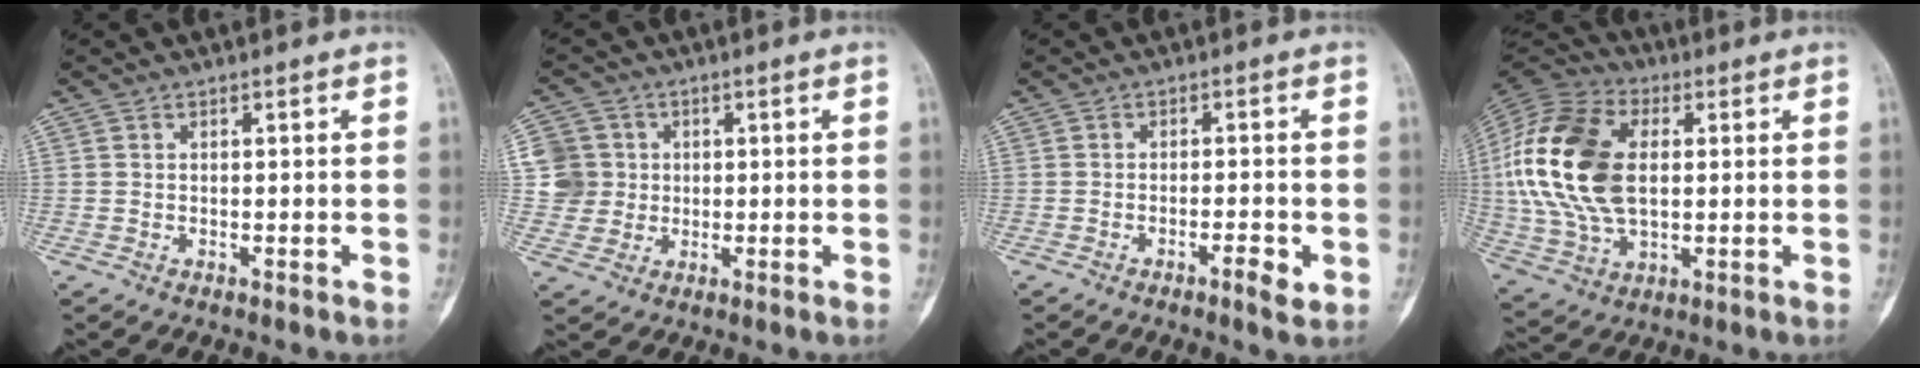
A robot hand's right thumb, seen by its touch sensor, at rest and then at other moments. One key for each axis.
{"total": 6.6, "fx": 0.9, "fy": 6.5, "fz": 0.8, "tx": 0.013, "ty": 0.005, "tz": 0.013}
{"total": 3.6, "fx": -1.5, "fy": 0.9, "fz": 3.2, "tx": -0.052, "ty": 0.005, "tz": -0.026}
{"total": 21.9, "fx": 2.3, "fy": 13.4, "fz": 17.2, "tx": -0.358, "ty": 0.000, "tz": 0.040}